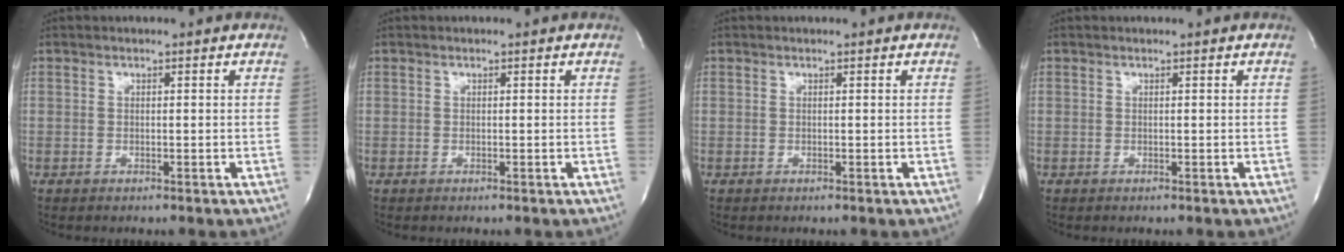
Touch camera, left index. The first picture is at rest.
{"total": 0.0}
{"total": 0.0}
{"total": 0.0}